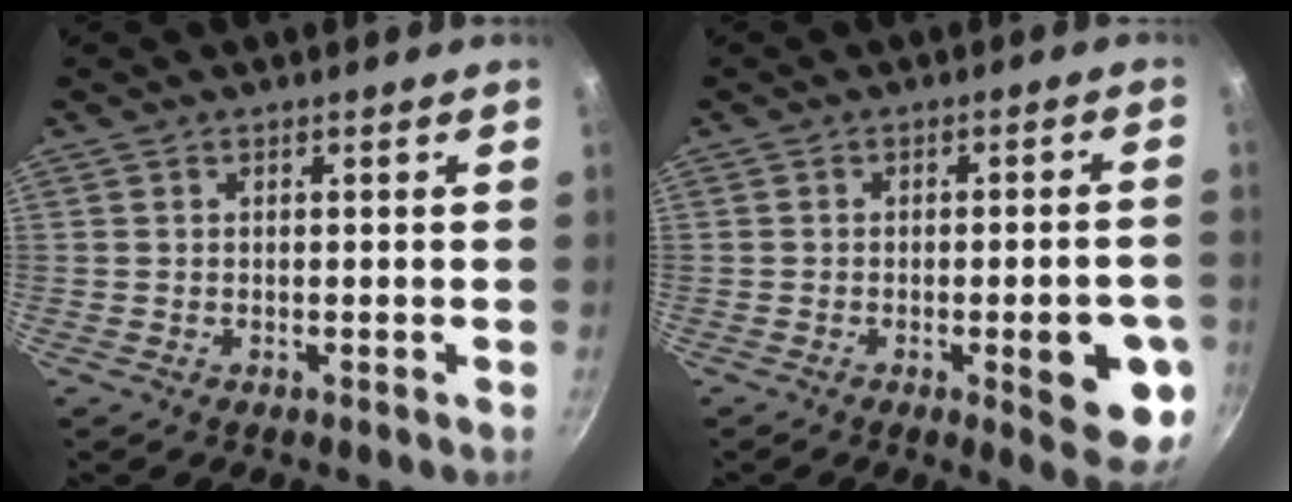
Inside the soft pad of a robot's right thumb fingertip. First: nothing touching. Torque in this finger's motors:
{"motor_torque": [1.54, 1.23, 1.46, -0.22, 0.03]}